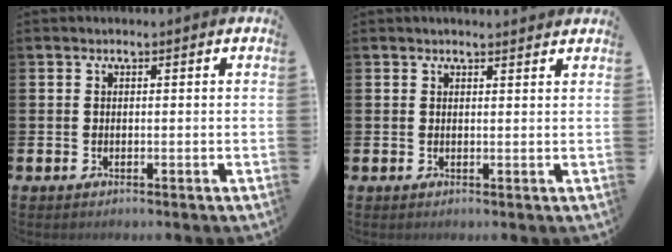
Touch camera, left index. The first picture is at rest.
{"total": 1.3, "force": [1.3, 0.0, 0.1], "torque": [0.005, -0.006, 0.022]}